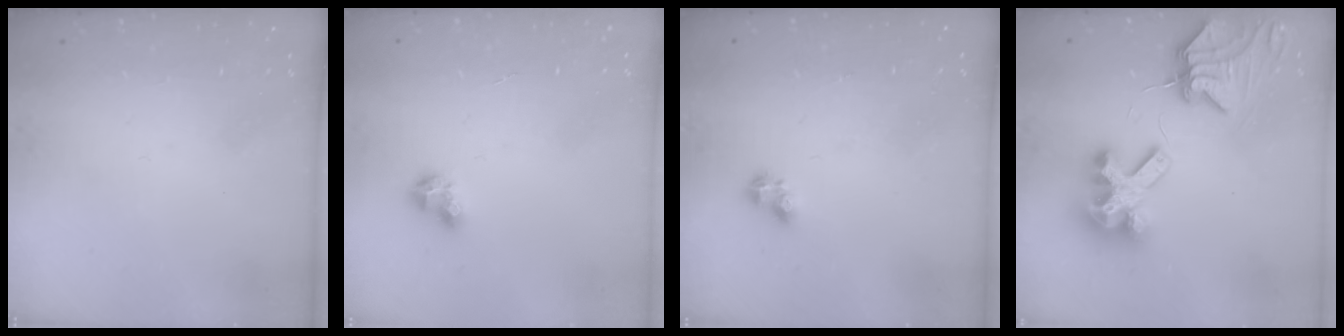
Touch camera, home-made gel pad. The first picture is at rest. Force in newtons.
{"total": 5.6, "press": 5.6, "slide": 0.4}
{"total": 3.2, "press": 3.2, "slide": 0.5}
{"total": 9.8, "press": 9.7, "slide": 1.2}